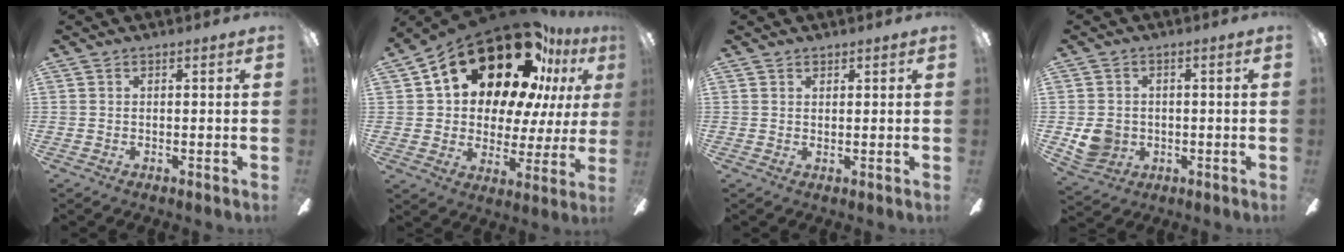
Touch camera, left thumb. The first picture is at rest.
{"total": 24.9, "force": [16.0, 12.9, 14.0], "torque": [-0.222, -0.097, 0.286]}
{"total": 1.2, "force": [1.1, 0.6, 0.1], "torque": [-0.003, -0.001, 0.021]}
{"total": 6.5, "force": [-0.8, 5.9, 2.7], "torque": [-0.041, 0.008, -0.013]}